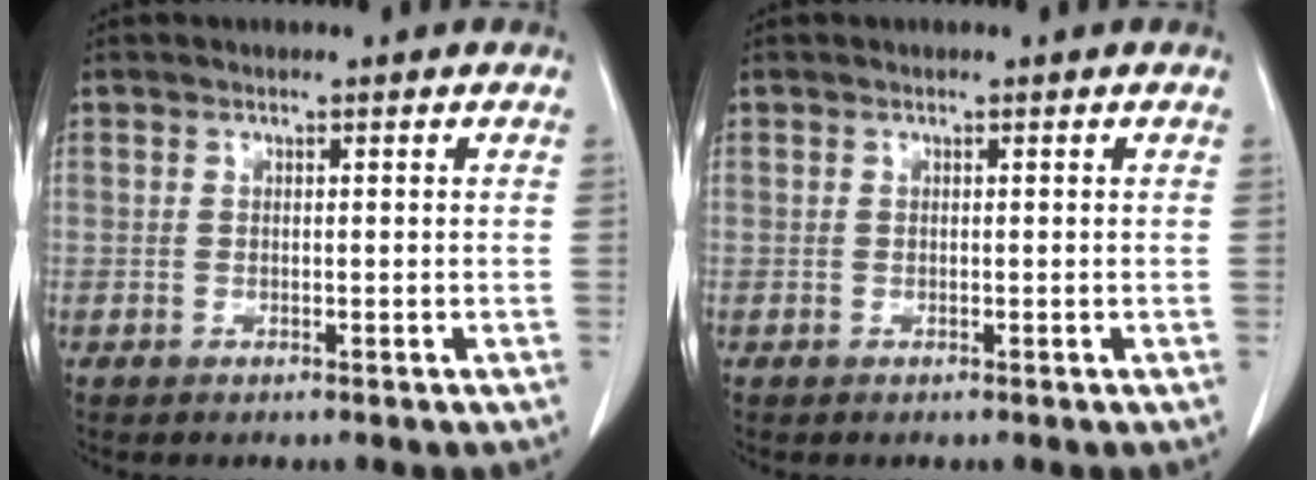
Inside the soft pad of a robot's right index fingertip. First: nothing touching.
{"total": 0.0}